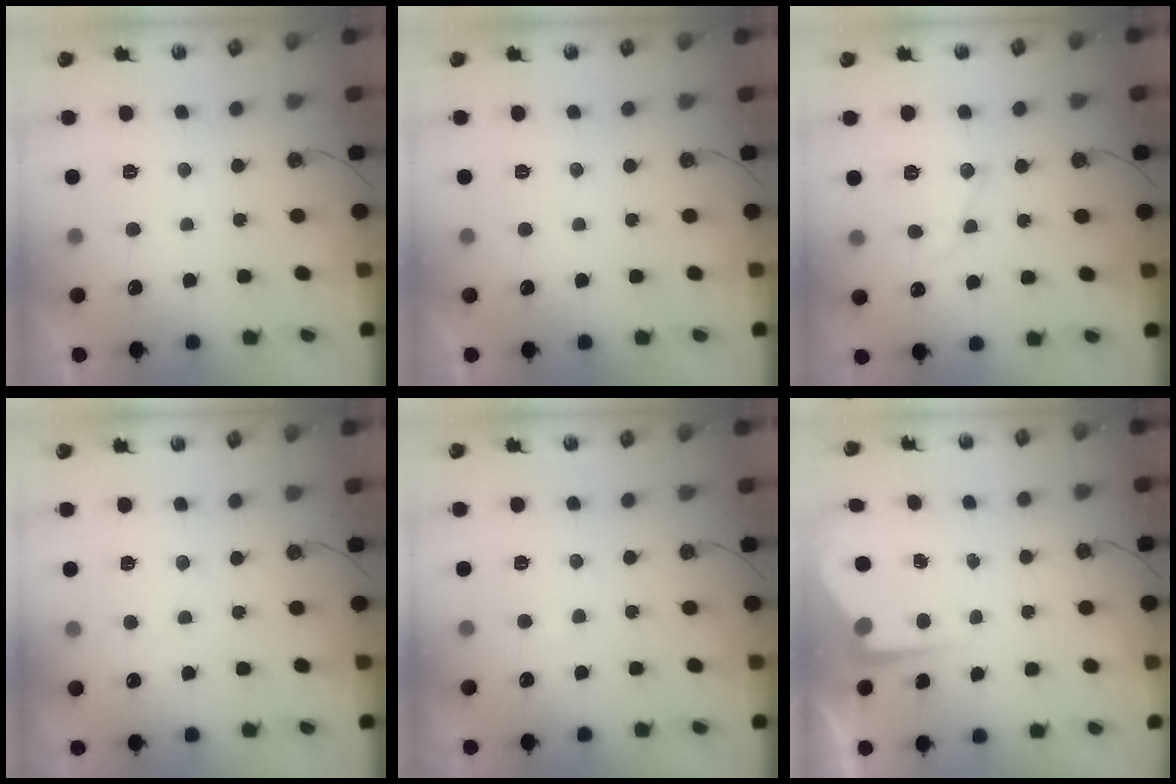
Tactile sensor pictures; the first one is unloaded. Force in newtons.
{"total": 0.0}
{"total": 11.4, "press": 11.3, "slide": 1.0}
{"total": 4.6, "press": 4.6, "slide": 0.4}
{"total": 6.7, "press": 6.7, "slide": 0.8}
{"total": 5.2, "press": 5.2, "slide": 0.2}